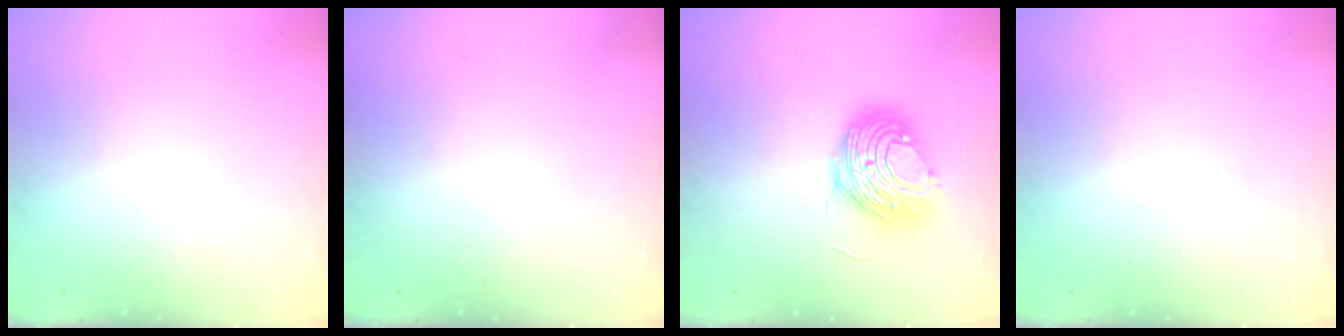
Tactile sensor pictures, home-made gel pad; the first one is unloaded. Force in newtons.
{"total": 0.0}
{"total": 11.0, "press": 11.0, "slide": 0.6}
{"total": 0.0}